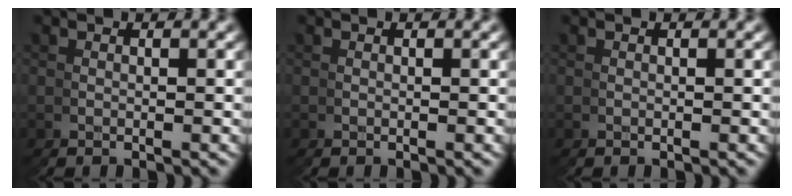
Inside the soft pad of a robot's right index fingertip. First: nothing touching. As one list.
[{"total": 0.0}, {"total": 0.0}]